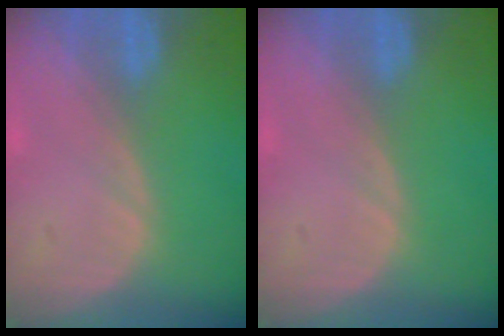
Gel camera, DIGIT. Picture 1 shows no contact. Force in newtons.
{"total": 0.0}